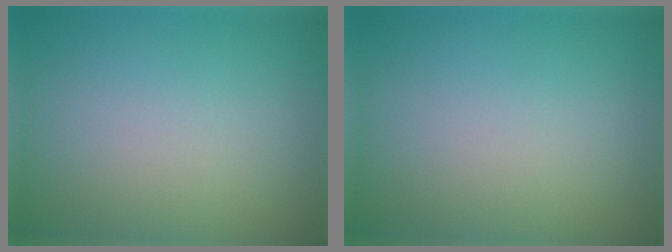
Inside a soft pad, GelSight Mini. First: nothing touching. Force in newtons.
{"total": 0.0}